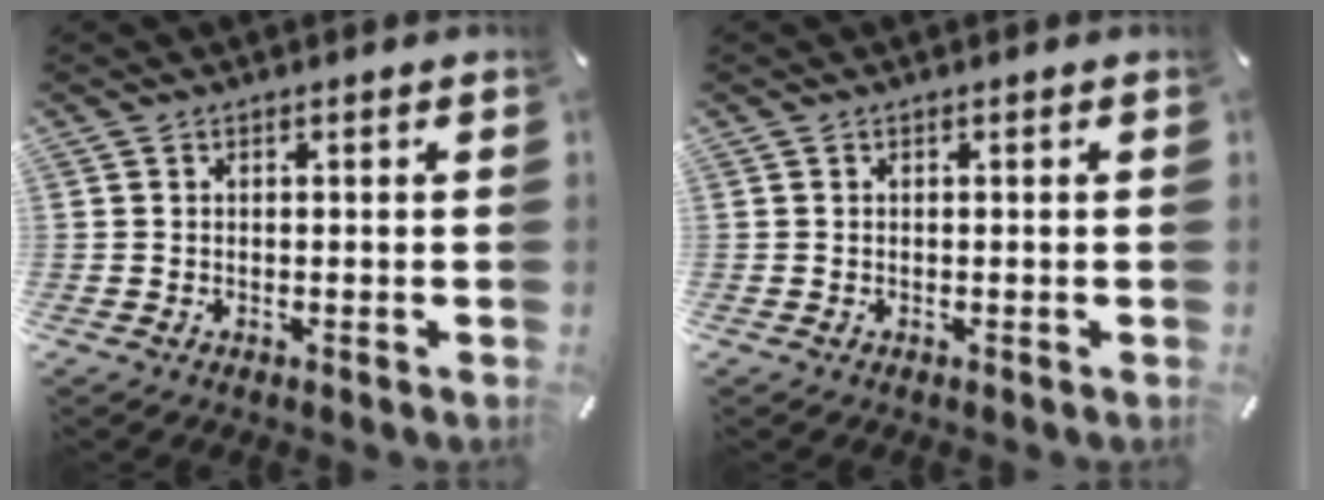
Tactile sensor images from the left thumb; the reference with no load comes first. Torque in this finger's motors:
{"motor_torque": [0.00, 0.00, -0.07, 0.01, 0.00]}